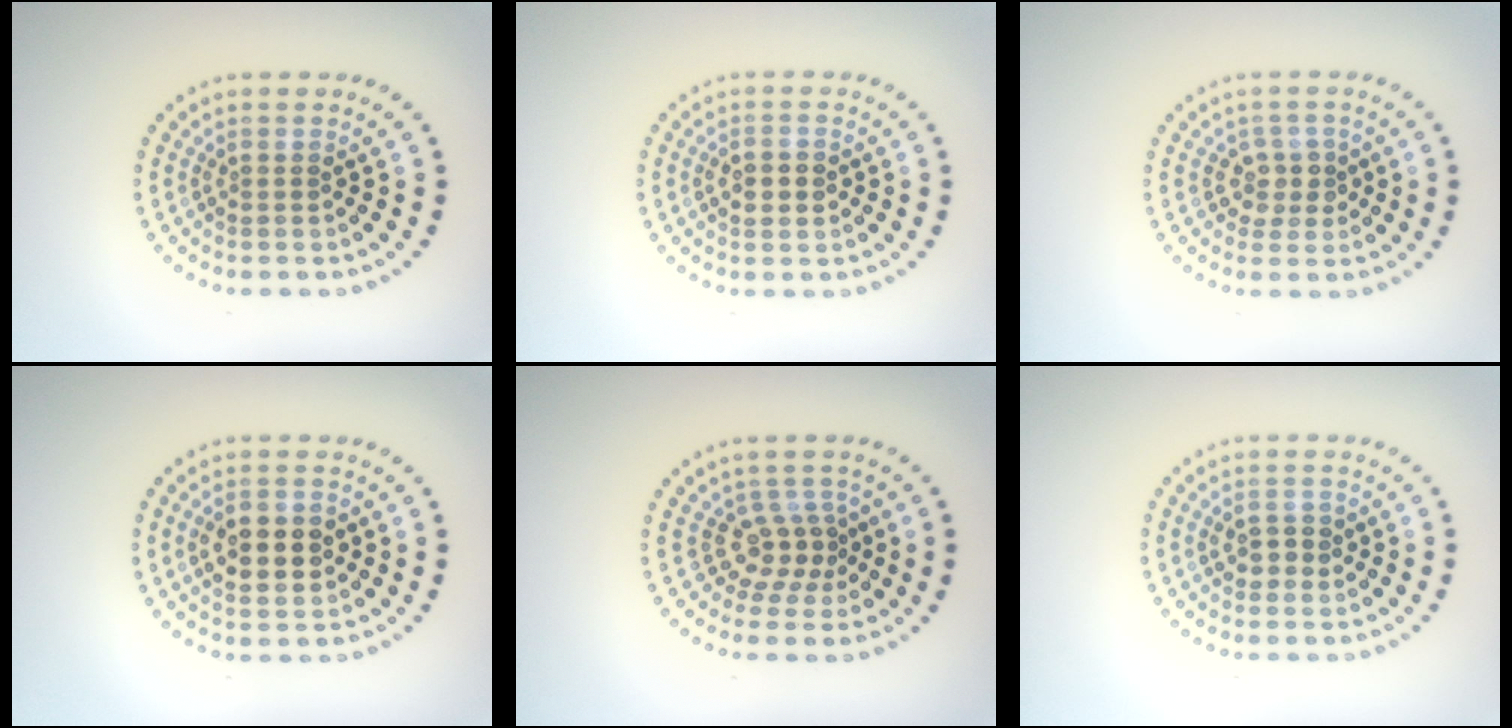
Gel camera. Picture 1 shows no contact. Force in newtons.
{"total": 2.2, "press": 2.2, "slide": 0.3}
{"total": 1.8, "press": 1.7, "slide": 0.6}
{"total": 4.4, "press": 4.4, "slide": 0.2}
{"total": 2.9, "press": 2.1, "slide": 2.0}
{"total": 2.2, "press": 2.2, "slide": 0.3}